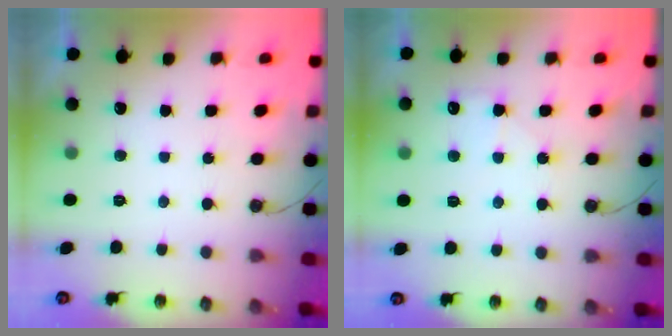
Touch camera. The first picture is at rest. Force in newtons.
{"total": 6.0, "press": 6.0, "slide": 0.8}